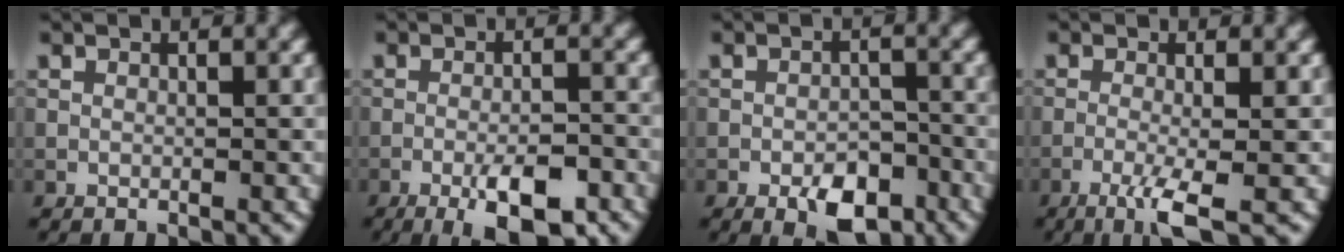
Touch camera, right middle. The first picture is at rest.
{"total": 6.0, "force": [-3.2, 1.5, 4.8], "torque": [-0.081, 0.002, -0.049]}
{"total": 4.9, "force": [-2.9, 2.3, 3.2], "torque": [-0.044, -0.001, -0.043]}
{"total": 3.7, "force": [-1.7, 0.6, 3.3], "torque": [-0.061, 0.001, -0.040]}